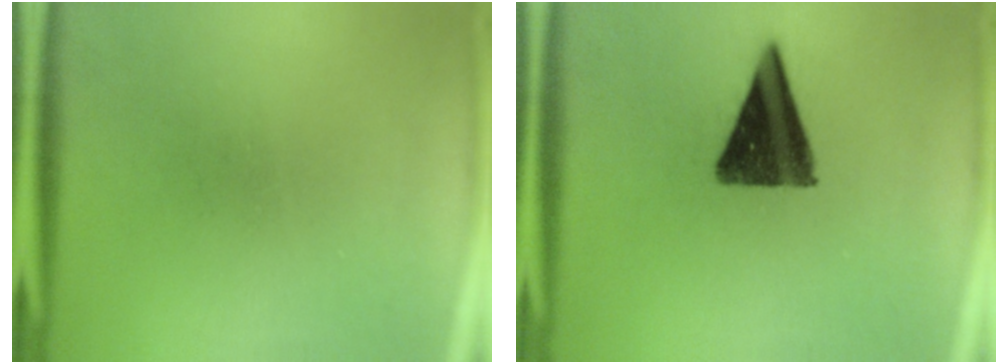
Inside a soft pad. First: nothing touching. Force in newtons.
{"total": 13.2}